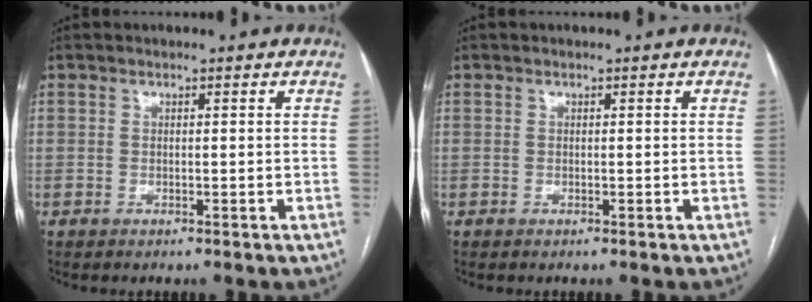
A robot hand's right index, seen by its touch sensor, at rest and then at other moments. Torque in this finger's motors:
{"motor_torque": [0.00, 0.00, 0.00, 0.00]}